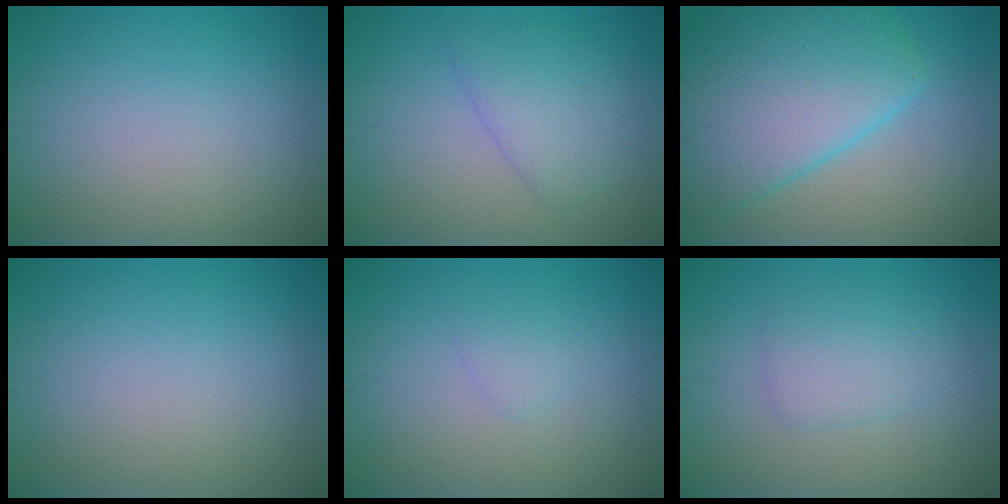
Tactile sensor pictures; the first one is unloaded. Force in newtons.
{"total": 3.2, "press": 3.2, "slide": 0.3}
{"total": 9.3, "press": 9.3, "slide": 0.4}
{"total": 0.0}
{"total": 1.0, "press": 1.0, "slide": 0.1}
{"total": 2.3, "press": 2.3, "slide": 0.0}